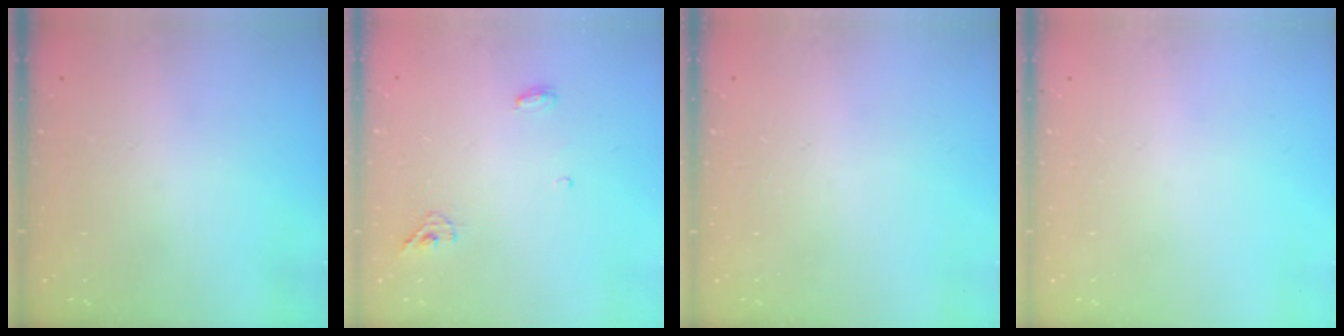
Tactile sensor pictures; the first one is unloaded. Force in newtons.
{"total": 5.1, "press": 5.0, "slide": 1.1}
{"total": 0.0}
{"total": 0.0}